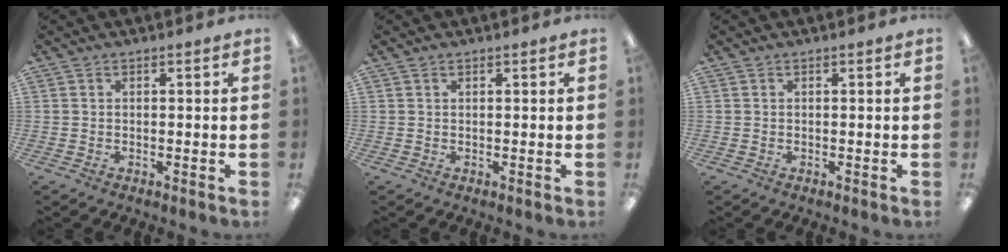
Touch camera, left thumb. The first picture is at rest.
{"total": 0.6, "force": [0.5, 0.2, 0.4], "torque": [-0.008, 0.002, 0.008]}
{"total": 0.0}